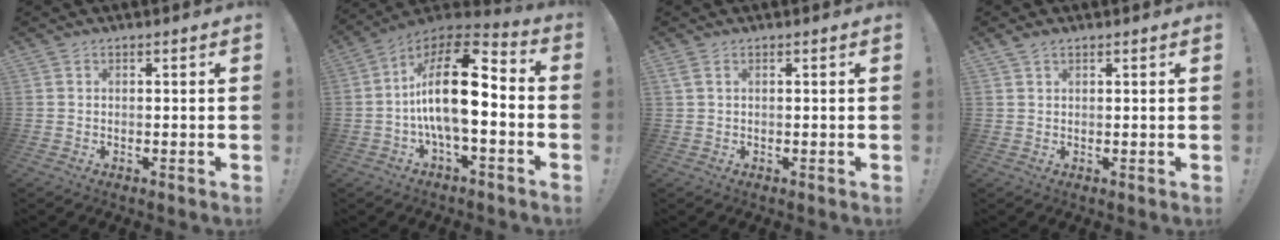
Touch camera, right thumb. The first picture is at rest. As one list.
[{"total": 19.2, "force": [-0.8, 7.9, 17.5], "torque": [-0.313, 0.010, -0.015]}, {"total": 1.4, "force": [0.8, 0.4, 1.2], "torque": [-0.032, 0.003, 0.016]}, {"total": 1.7, "force": [1.4, 0.7, 0.8], "torque": [-0.017, -0.003, 0.025]}]